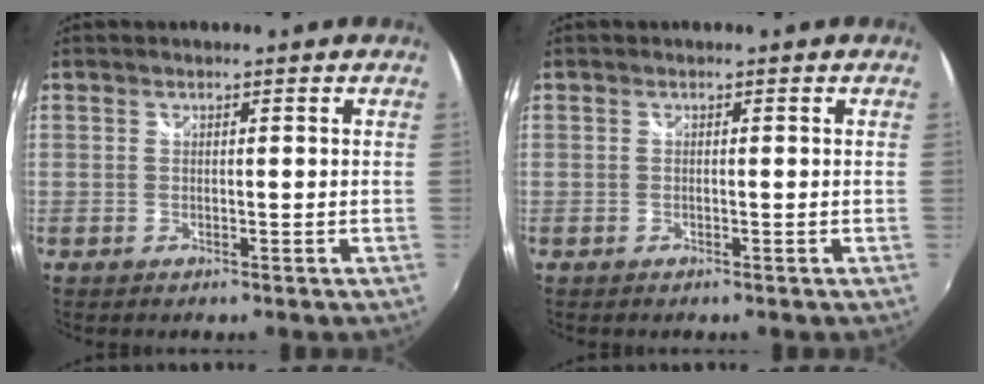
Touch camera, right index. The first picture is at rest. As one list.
[{"total": 0.0}]